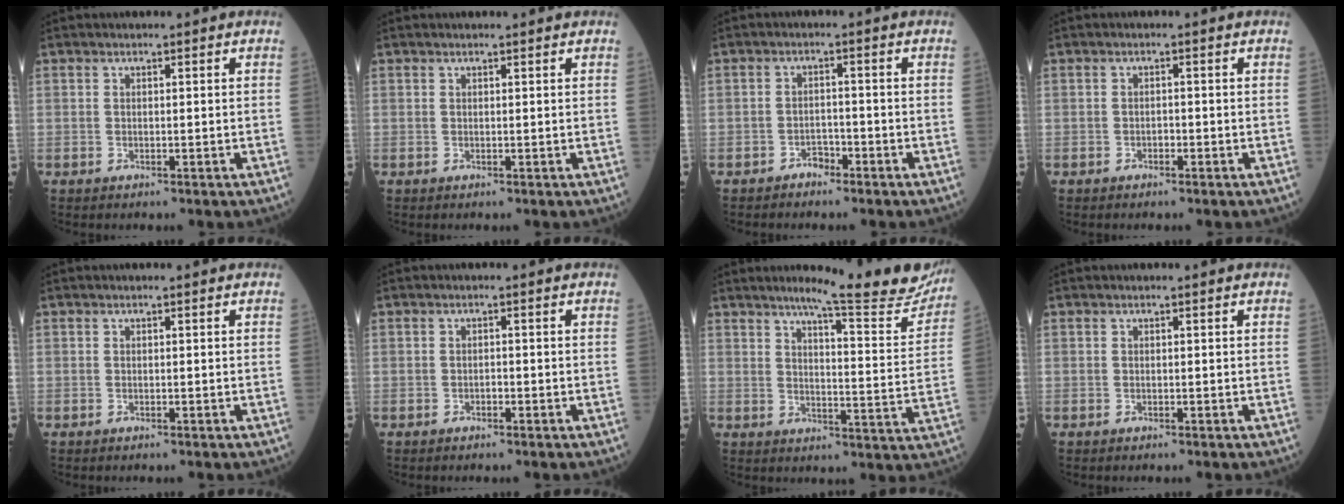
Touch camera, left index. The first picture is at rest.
{"total": 0.7, "force": [0.7, -0.1, 0.1], "torque": [-0.006, 0.001, 0.010]}
{"total": 1.9, "force": [-1.6, 0.9, 0.5], "torque": [-0.007, 0.003, -0.028]}
{"total": 0.8, "force": [-0.5, 0.4, 0.4], "torque": [-0.006, 0.002, -0.011]}
{"total": 0.0}
{"total": 0.7, "force": [-0.5, 0.3, 0.4], "torque": [-0.007, 0.002, -0.010]}
{"total": 16.1, "force": [14.5, 1.0, 7.0], "torque": [-0.085, -0.052, 0.170]}
{"total": 0.0}